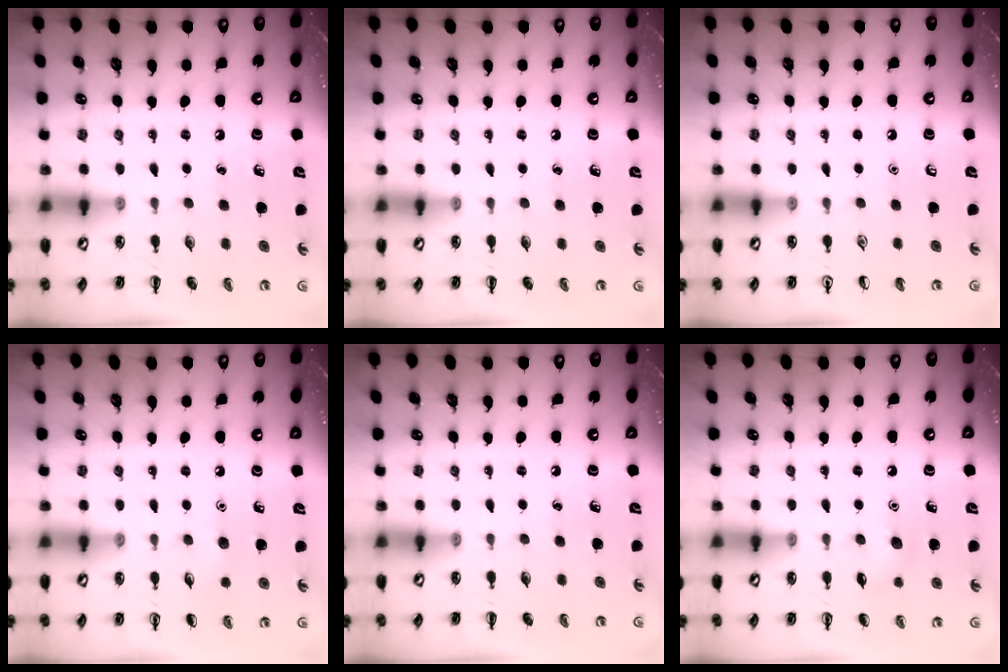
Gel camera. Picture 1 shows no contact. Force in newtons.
{"total": 0.0}
{"total": 0.0}
{"total": 3.7, "press": 3.5, "slide": 1.1}
{"total": 0.0}
{"total": 5.2, "press": 5.0, "slide": 1.6}